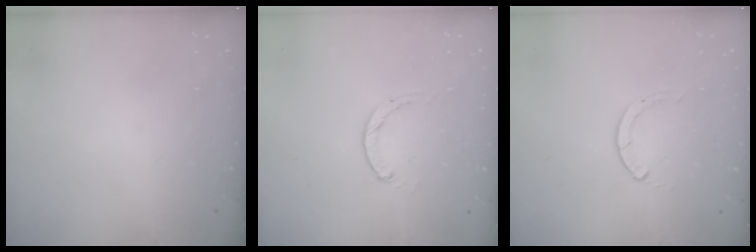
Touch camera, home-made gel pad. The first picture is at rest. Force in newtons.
{"total": 1.2, "press": 1.2, "slide": 0.3}
{"total": 0.0}